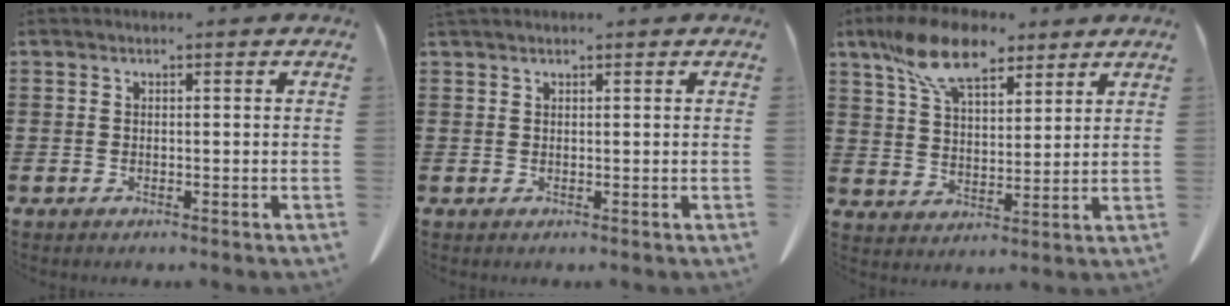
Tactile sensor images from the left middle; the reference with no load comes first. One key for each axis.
{"total": 0.6, "fx": 0.6, "fy": 0.1, "fz": 0.2, "tx": -0.008, "ty": -0.002, "tz": 0.013}
{"total": 11.4, "fx": 8.0, "fy": 4.5, "fz": 6.8, "tx": -0.154, "ty": -0.008, "tz": 0.152}